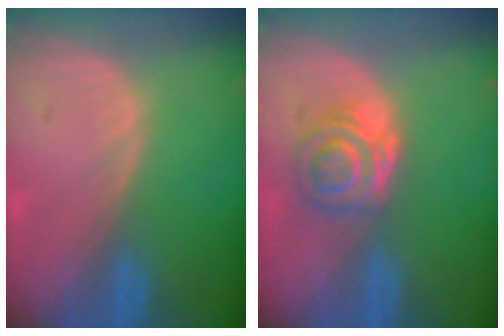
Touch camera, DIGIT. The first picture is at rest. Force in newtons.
{"total": 6.3, "press": 5.2, "slide": 3.5}